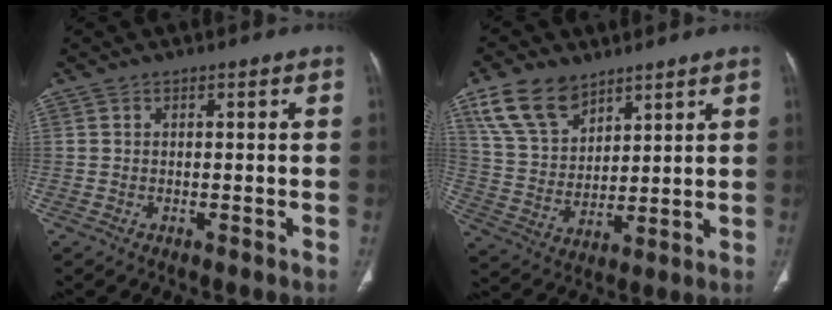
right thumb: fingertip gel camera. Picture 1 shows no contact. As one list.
[{"total": 12.0, "force": [7.8, 7.1, 5.8], "torque": [-0.094, -0.027, 0.159]}]